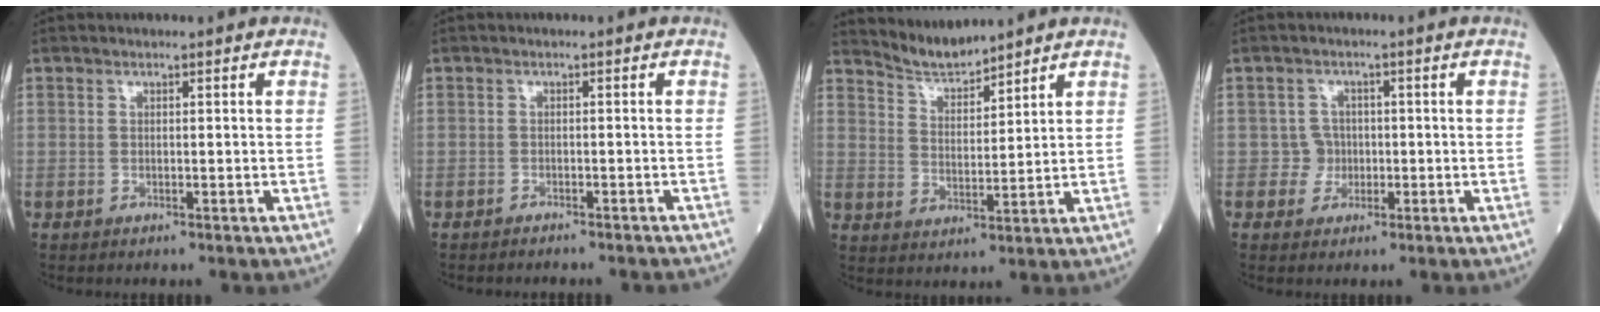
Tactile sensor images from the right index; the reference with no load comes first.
{"total": 6.1, "force": [-5.7, 1.2, 1.9], "torque": [-0.019, -0.010, -0.061]}
{"total": 5.1, "force": [5.1, -0.1, 0.0], "torque": [-0.007, -0.001, 0.106]}
{"total": 2.4, "force": [-0.4, 2.4, 0.0], "torque": [0.010, 0.010, -0.007]}